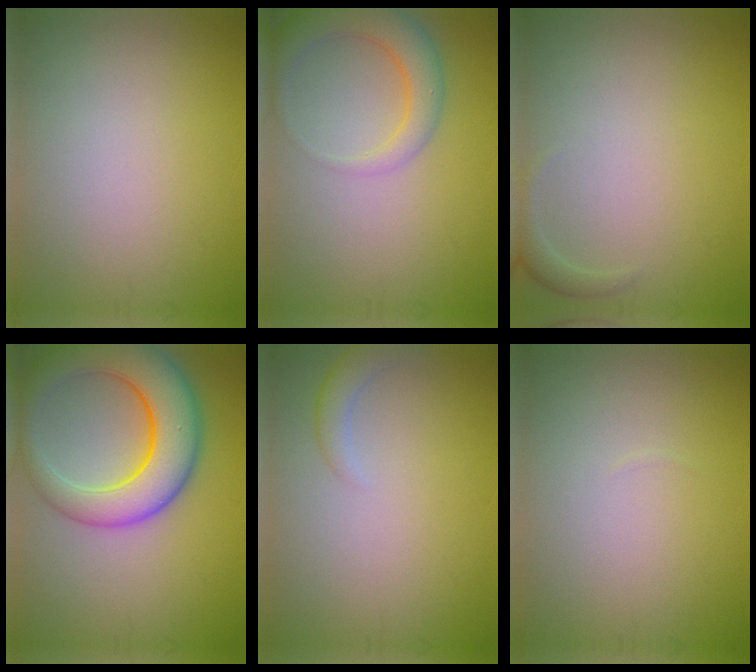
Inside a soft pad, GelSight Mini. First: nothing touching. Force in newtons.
{"total": 4.3, "press": 4.3, "slide": 0.5}
{"total": 1.2, "press": 1.2, "slide": 0.2}
{"total": 8.9, "press": 8.9, "slide": 0.4}
{"total": 1.5, "press": 1.5, "slide": 0.1}
{"total": 0.0}